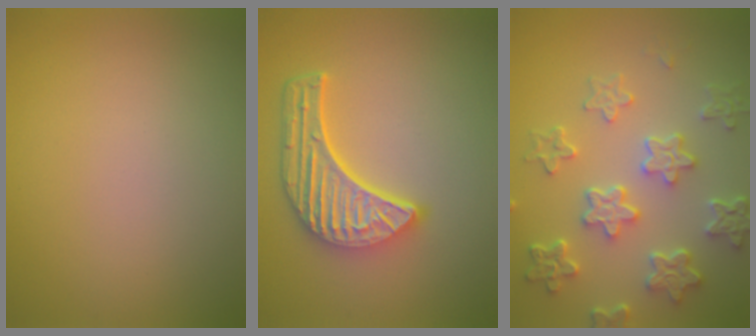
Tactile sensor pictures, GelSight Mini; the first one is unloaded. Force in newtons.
{"total": 5.8, "press": 4.5, "slide": 3.7}
{"total": 5.9, "press": 4.5, "slide": 3.8}